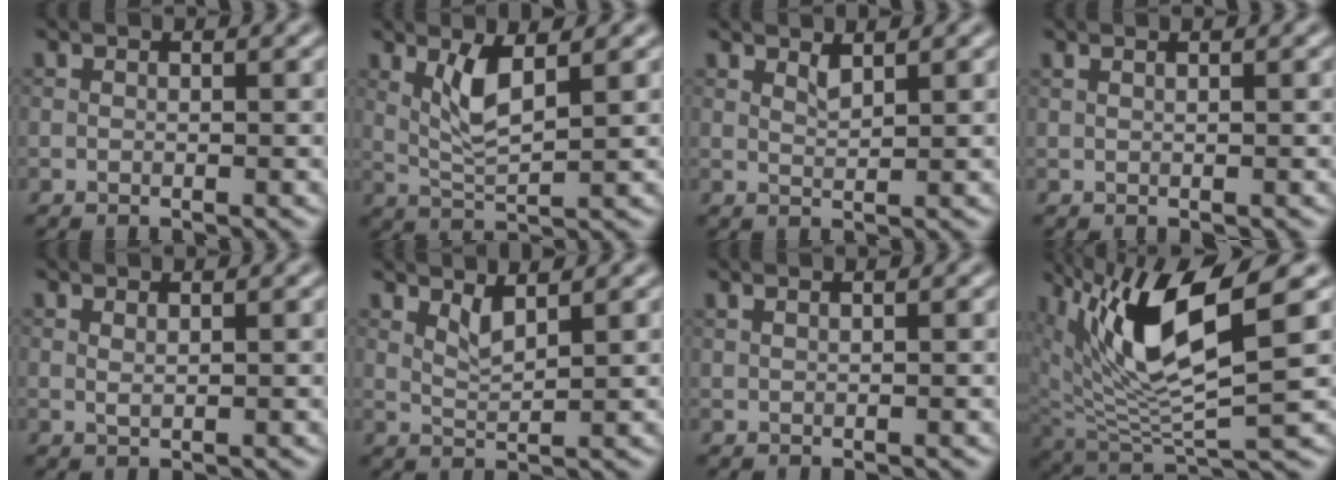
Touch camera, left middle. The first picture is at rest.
{"total": 3.4, "force": [1.4, 0.8, 3.0], "torque": [-0.067, -0.007, 0.031]}
{"total": 1.1, "force": [0.9, 0.1, 0.6], "torque": [-0.015, -0.001, 0.016]}
{"total": 1.0, "force": [0.7, 0.4, 0.6], "torque": [-0.006, -0.006, 0.004]}
{"total": 0.7, "force": [0.5, 0.1, 0.5], "torque": [-0.011, 0.000, 0.010]}
{"total": 1.8, "force": [1.3, 0.3, 1.3], "torque": [-0.030, -0.006, 0.027]}
{"total": 1.3, "force": [1.0, 0.5, 0.8], "torque": [-0.006, -0.006, 0.006]}
{"total": 10.0, "force": [4.3, 2.9, 8.5], "torque": [-0.170, -0.004, 0.083]}